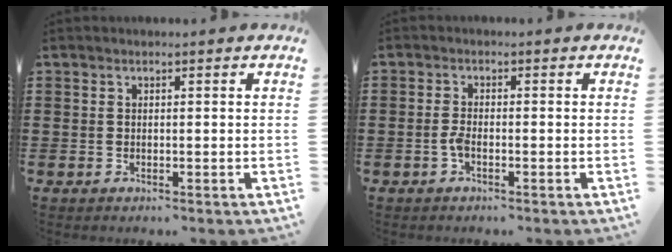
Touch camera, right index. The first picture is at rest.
{"total": 1.9, "force": [-0.8, 0.5, 1.6], "torque": [-0.046, -0.005, -0.020]}